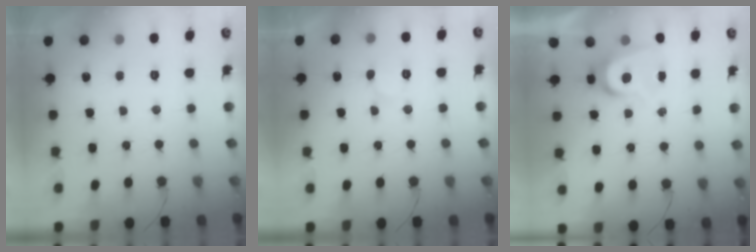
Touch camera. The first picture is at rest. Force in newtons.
{"total": 7.0, "press": 7.0, "slide": 0.4}
{"total": 6.2, "press": 6.1, "slide": 0.7}